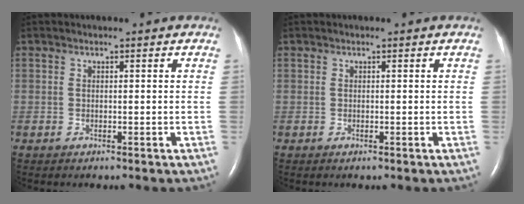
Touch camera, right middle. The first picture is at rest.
{"total": 0.0}